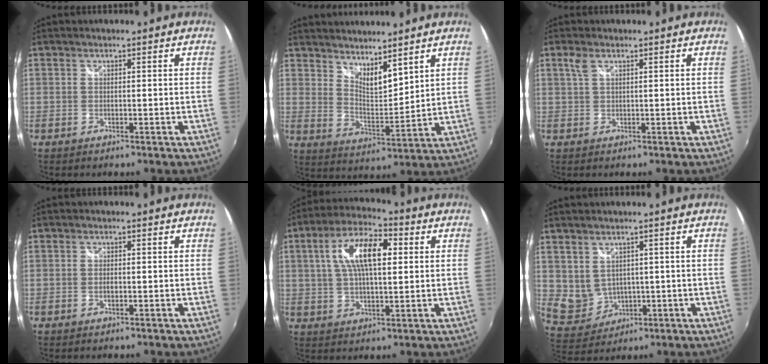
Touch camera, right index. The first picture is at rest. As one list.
[{"total": 7.8, "force": [6.5, 2.1, 3.9], "torque": [-0.056, -0.009, 0.115]}, {"total": 1.6, "force": [0.8, 0.6, 1.2], "torque": [-0.028, 0.004, 0.013]}, {"total": 0.6, "force": [-0.2, 0.3, 0.5], "torque": [-0.011, 0.003, -0.002]}, {"total": 12.2, "force": [2.9, 5.0, 10.8], "torque": [-0.200, 0.023, 0.047]}, {"total": 6.2, "force": [1.5, 5.3, 2.8], "torque": [-0.060, -0.001, 0.053]}]